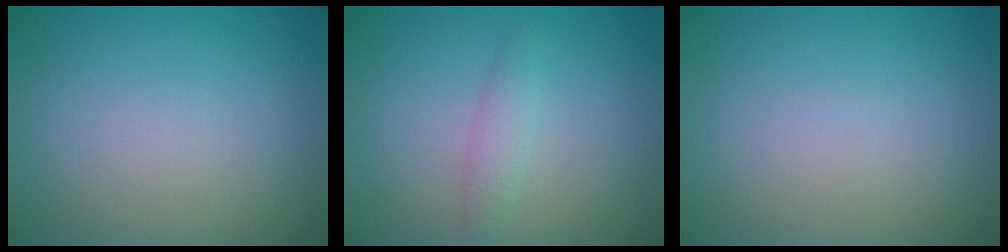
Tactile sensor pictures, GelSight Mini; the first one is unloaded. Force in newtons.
{"total": 1.5, "press": 1.5, "slide": 0.0}
{"total": 0.0}